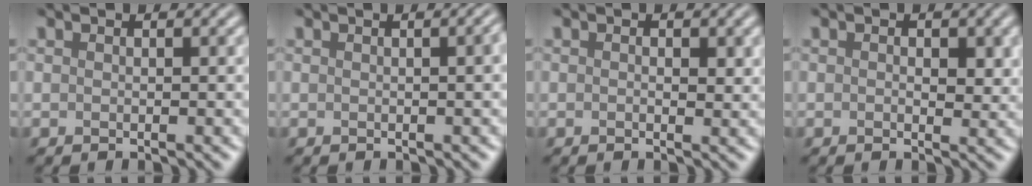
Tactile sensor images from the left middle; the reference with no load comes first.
{"total": 1.8, "force": [0.1, 0.6, 1.7], "torque": [-0.013, 0.008, 0.001]}
{"total": 1.1, "force": [0.2, 0.6, 0.9], "torque": [-0.009, -0.002, 0.003]}
{"total": 1.8, "force": [0.4, 1.0, 1.4], "torque": [-0.013, -0.003, 0.003]}